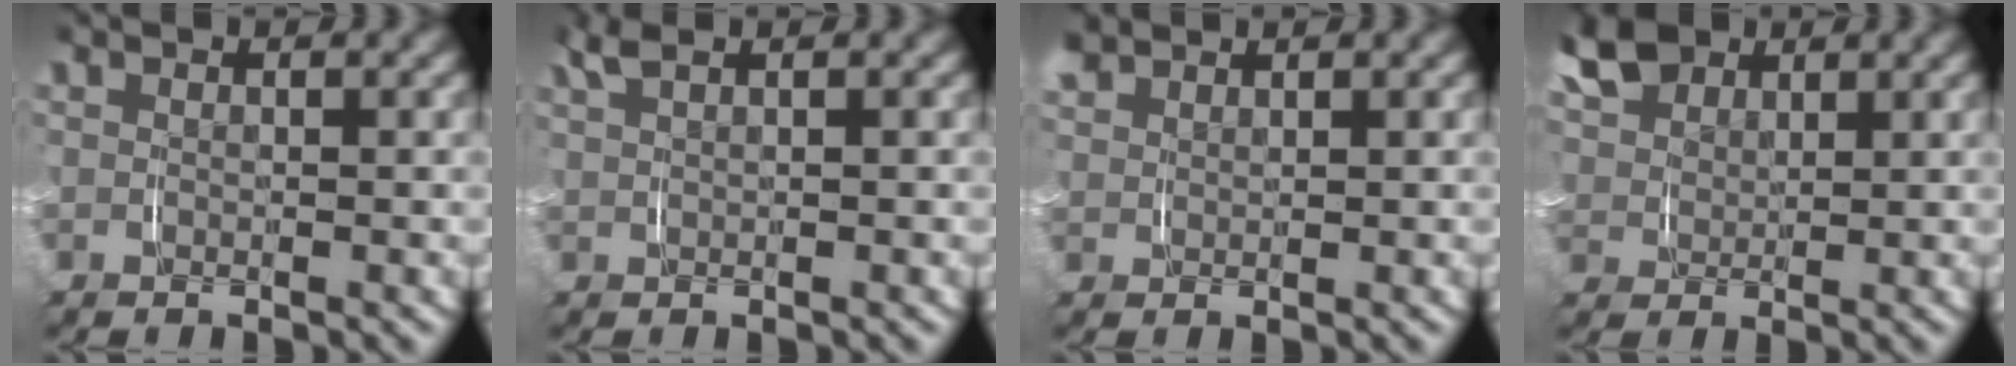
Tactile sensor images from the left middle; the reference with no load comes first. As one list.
[{"total": 1.9, "force": [1.4, 0.6, 1.2], "torque": [-0.030, 0.009, 0.024]}, {"total": 1.3, "force": [1.3, 0.2, 0.0], "torque": [-0.009, 0.002, 0.029]}, {"total": 5.6, "force": [3.4, 3.5, 2.7], "torque": [-0.073, 0.000, 0.063]}]